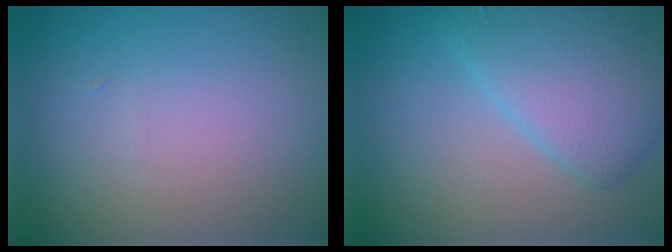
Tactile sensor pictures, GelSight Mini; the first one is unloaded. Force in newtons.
{"total": 4.8, "press": 4.8, "slide": 0.3}